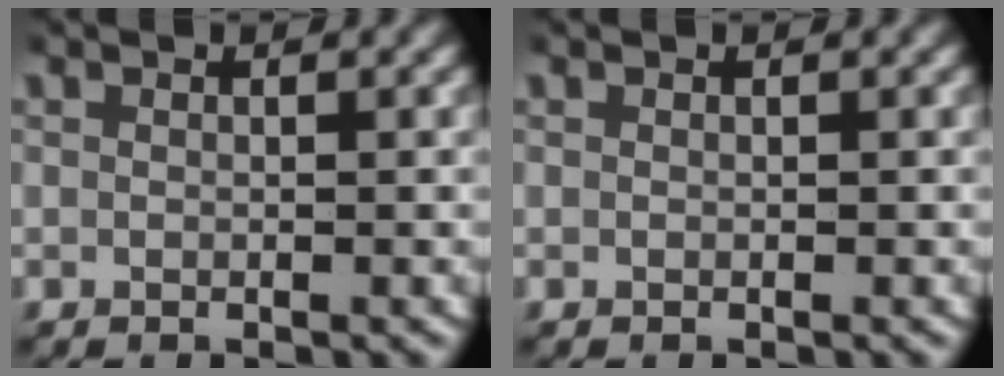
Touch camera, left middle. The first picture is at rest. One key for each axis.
{"total": 0.0}